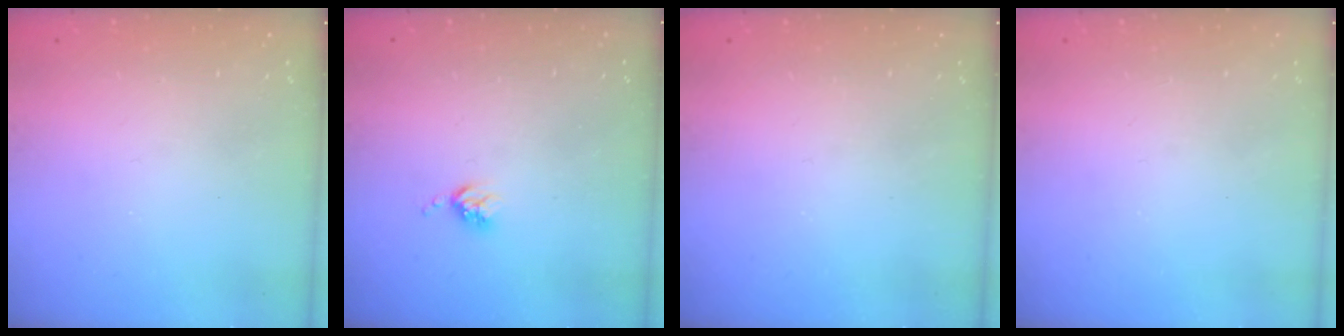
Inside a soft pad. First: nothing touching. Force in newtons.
{"total": 4.6, "press": 4.5, "slide": 0.6}
{"total": 0.0}
{"total": 0.0}